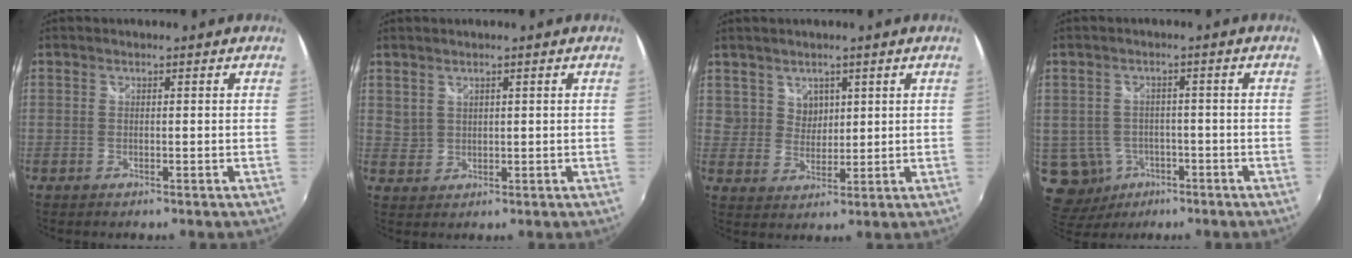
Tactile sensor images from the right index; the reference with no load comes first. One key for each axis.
{"total": 2.4, "fx": 1.8, "fy": 1.6, "fz": 0.5, "tx": -0.002, "ty": 0.003, "tz": 0.038}
{"total": 4.8, "fx": 2.9, "fy": 3.8, "fz": 0.3, "tx": 0.004, "ty": 0.008, "tz": 0.058}
{"total": 9.5, "fx": -3.4, "fy": 8.3, "fz": 3.1, "tx": -0.096, "ty": 0.002, "tz": -0.037}